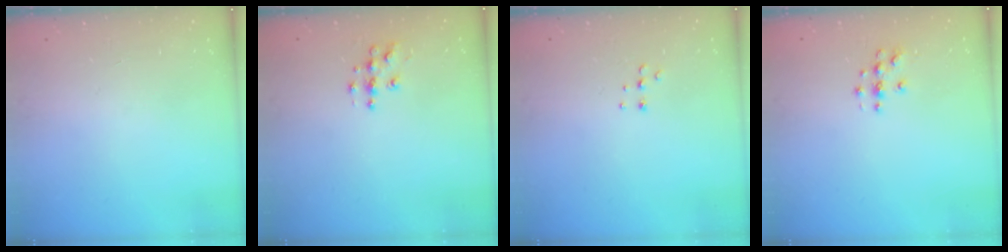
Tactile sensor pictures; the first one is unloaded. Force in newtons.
{"total": 5.9, "press": 5.9, "slide": 0.2}
{"total": 4.4, "press": 4.4, "slide": 0.5}
{"total": 4.5, "press": 4.5, "slide": 0.5}